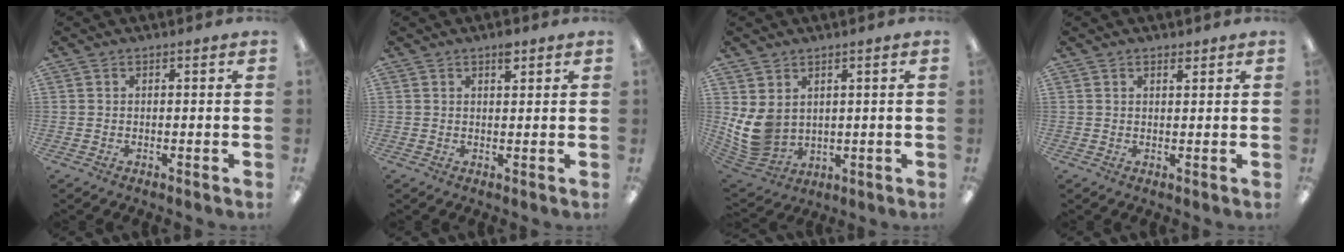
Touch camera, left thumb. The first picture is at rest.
{"total": 2.7, "force": [1.8, 1.0, 1.7], "torque": [-0.013, -0.008, 0.027]}
{"total": 9.6, "force": [1.7, 7.5, 5.7], "torque": [-0.146, -0.012, 0.039]}
{"total": 1.4, "force": [1.2, 0.4, 0.4], "torque": [-0.010, -0.001, 0.023]}